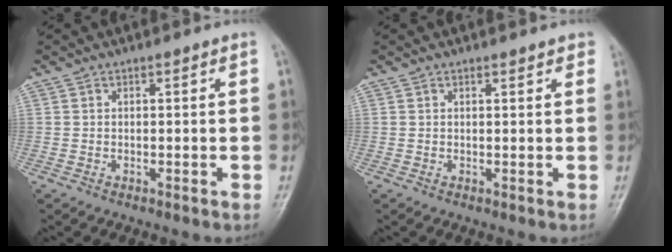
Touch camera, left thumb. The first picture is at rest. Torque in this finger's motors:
{"motor_torque": [0.00, 0.06, -0.30, -0.30, 0.04]}